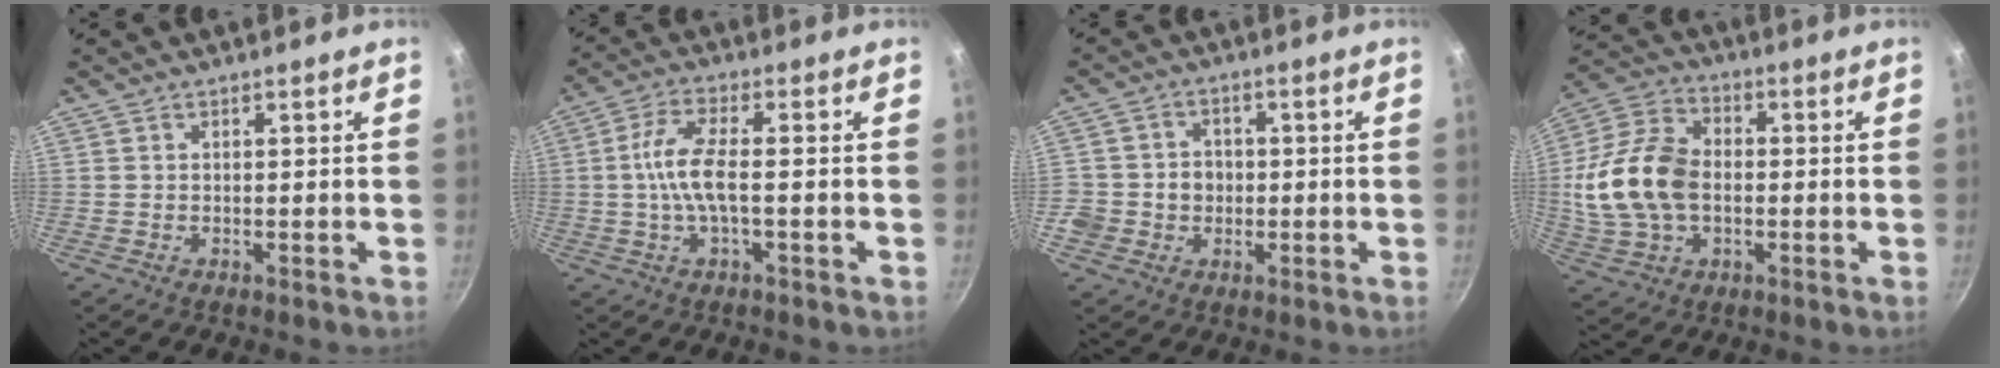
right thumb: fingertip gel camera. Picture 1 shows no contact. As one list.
[{"total": 7.5, "force": [-0.8, 2.3, 7.1], "torque": [-0.153, 0.016, -0.026]}, {"total": 6.0, "force": [-1.0, 5.6, 1.9], "torque": [-0.004, 0.013, -0.024]}, {"total": 17.2, "force": [-0.6, 11.7, 12.6], "torque": [-0.243, 0.026, -0.016]}]